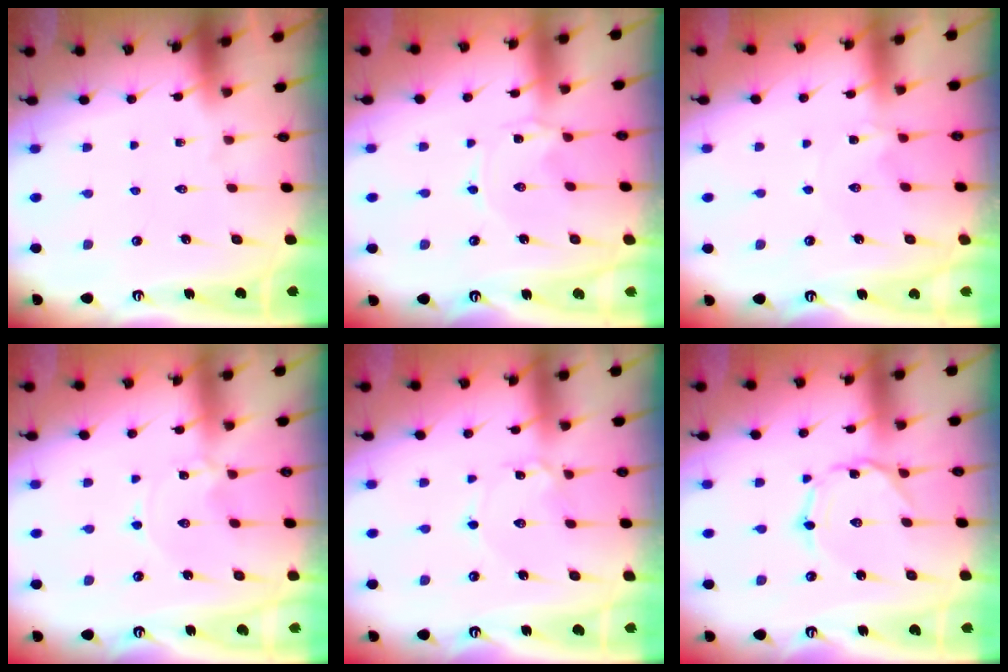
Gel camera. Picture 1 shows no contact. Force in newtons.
{"total": 0.0}
{"total": 0.6, "press": 0.6, "slide": 0.3}
{"total": 0.0}
{"total": 1.7, "press": 1.7, "slide": 0.1}
{"total": 1.0, "press": 0.9, "slide": 0.3}